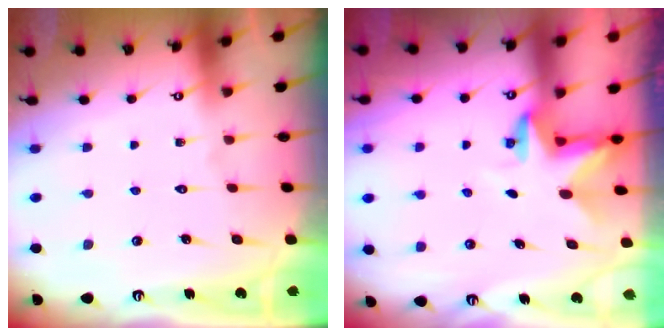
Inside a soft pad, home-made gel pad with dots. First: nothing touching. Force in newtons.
{"total": 2.8, "press": 2.8, "slide": 0.2}